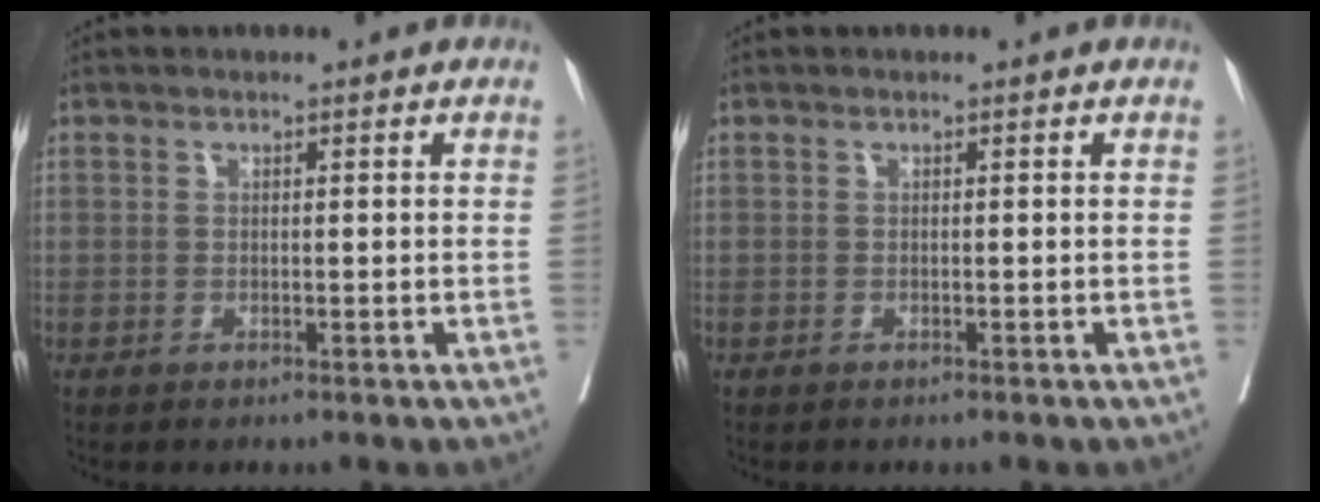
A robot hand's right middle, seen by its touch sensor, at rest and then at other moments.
{"total": 0.0}